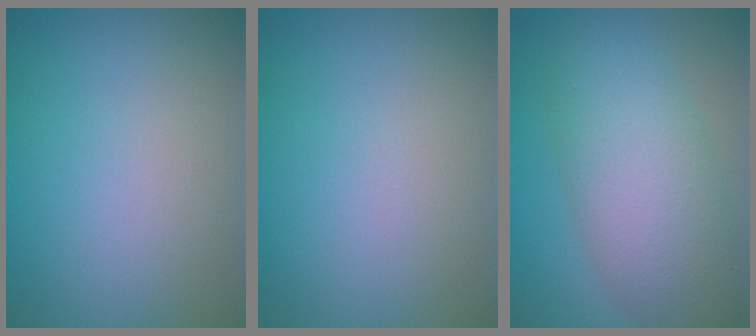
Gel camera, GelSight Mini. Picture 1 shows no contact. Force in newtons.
{"total": 0.0}
{"total": 7.8, "press": 7.8, "slide": 0.4}